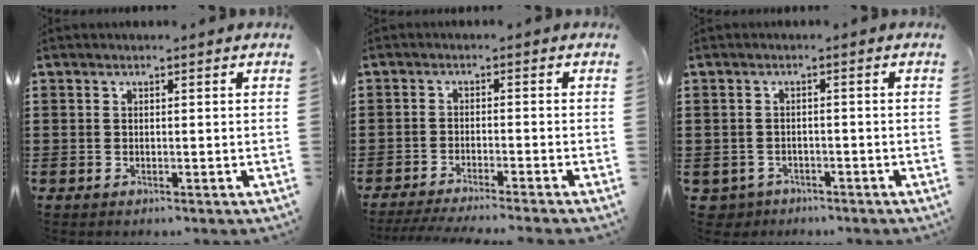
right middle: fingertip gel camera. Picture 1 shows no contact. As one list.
[{"total": 2.9, "force": [-2.6, -0.4, 1.2], "torque": [-0.027, -0.004, -0.054]}, {"total": 1.7, "force": [-1.5, 0.6, -0.2], "torque": [-0.007, -0.001, -0.036]}]